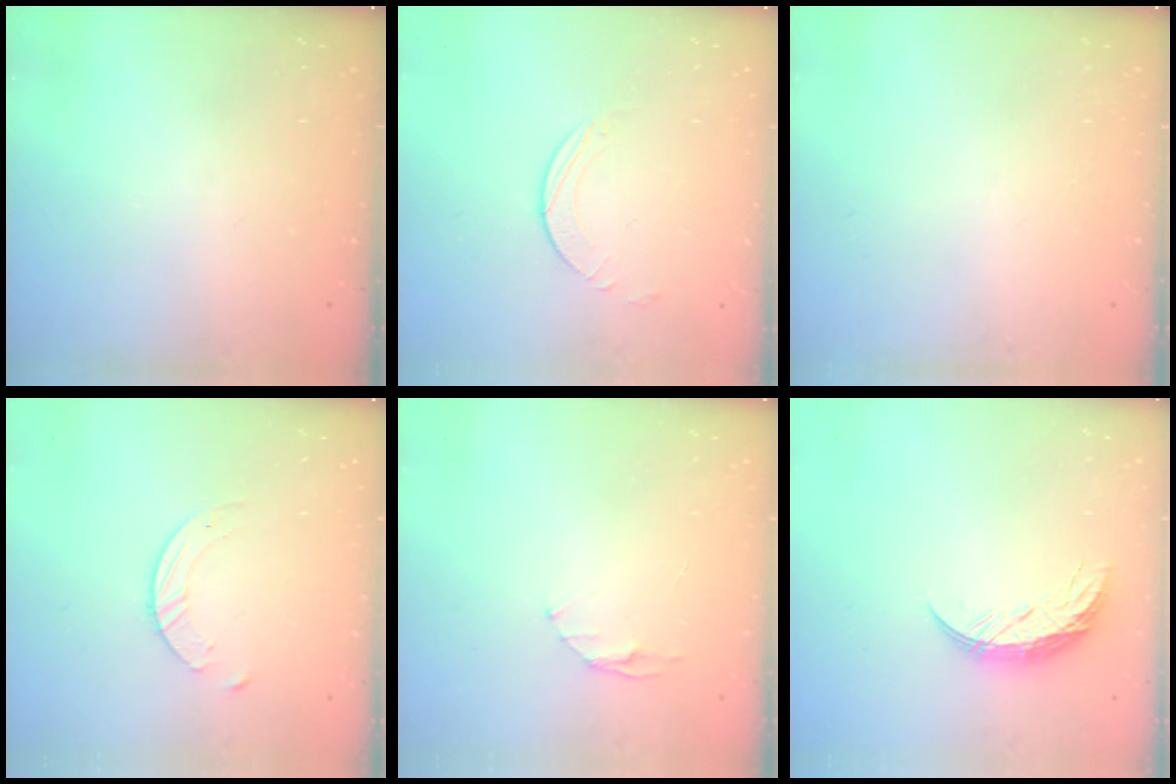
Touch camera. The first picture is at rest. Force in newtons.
{"total": 3.2, "press": 3.2, "slide": 0.3}
{"total": 0.0}
{"total": 1.4, "press": 1.4, "slide": 0.2}
{"total": 3.9, "press": 3.9, "slide": 0.5}
{"total": 8.2, "press": 8.2, "slide": 0.8}